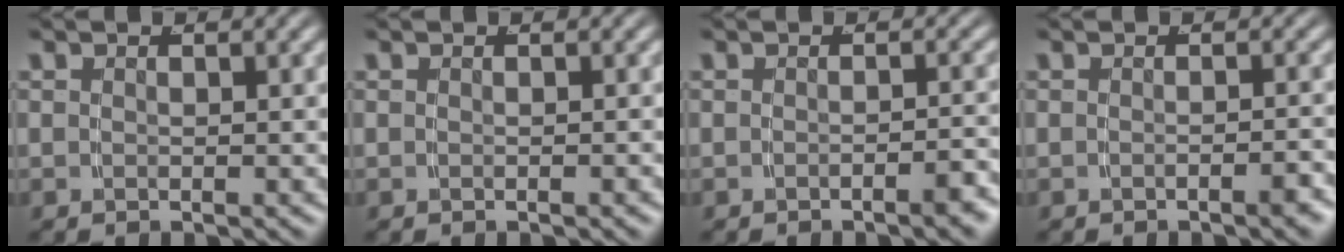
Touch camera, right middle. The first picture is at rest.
{"total": 0.0}
{"total": 1.6, "force": [-1.4, -0.2, 0.8], "torque": [-0.008, 0.009, -0.028]}
{"total": 1.2, "force": [-1.0, -0.2, 0.6], "torque": [-0.007, 0.009, -0.022]}